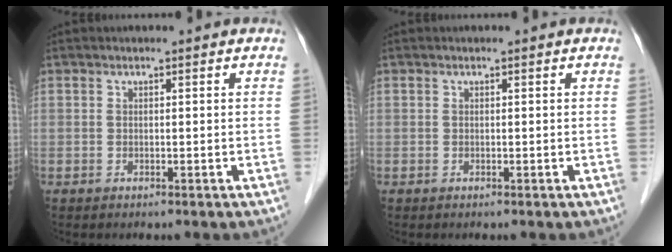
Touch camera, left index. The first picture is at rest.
{"total": 0.0}